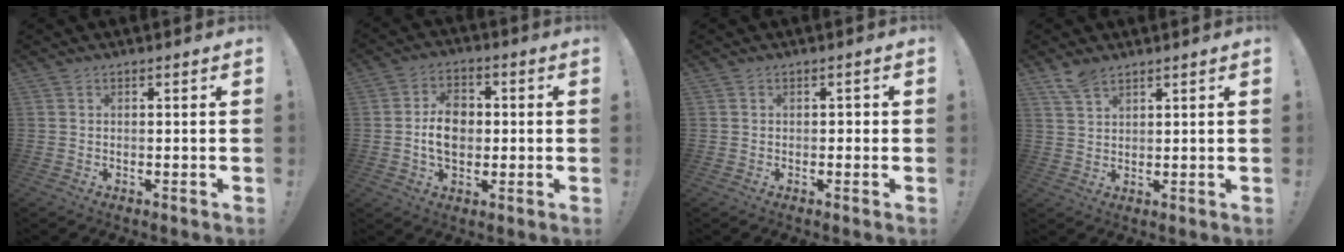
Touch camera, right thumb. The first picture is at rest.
{"total": 9.7, "force": [0.1, 7.4, 6.2], "torque": [-0.097, 0.014, 0.002]}
{"total": 1.3, "force": [-0.5, 1.1, 0.4], "torque": [-0.014, 0.008, -0.010]}
{"total": 5.1, "force": [4.0, 2.0, 2.4], "torque": [-0.043, -0.019, 0.077]}